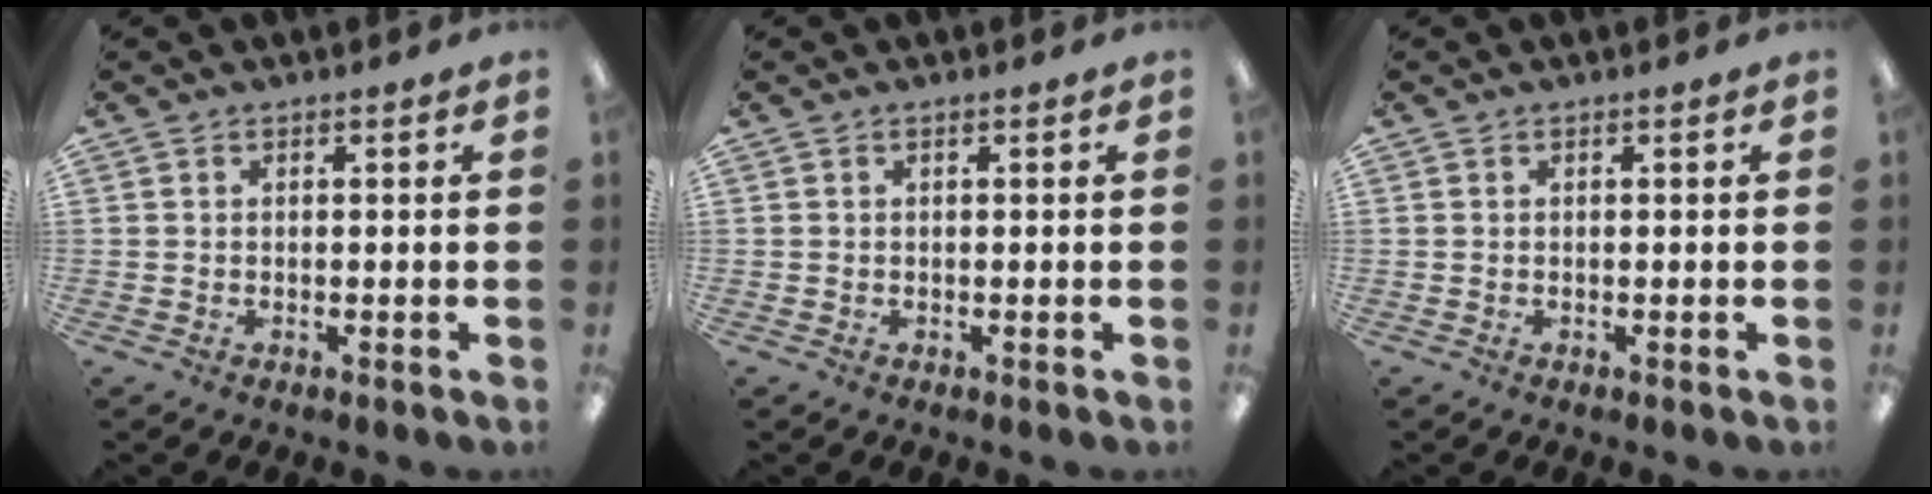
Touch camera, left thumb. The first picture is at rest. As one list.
[{"total": 0.0}, {"total": 0.0}]